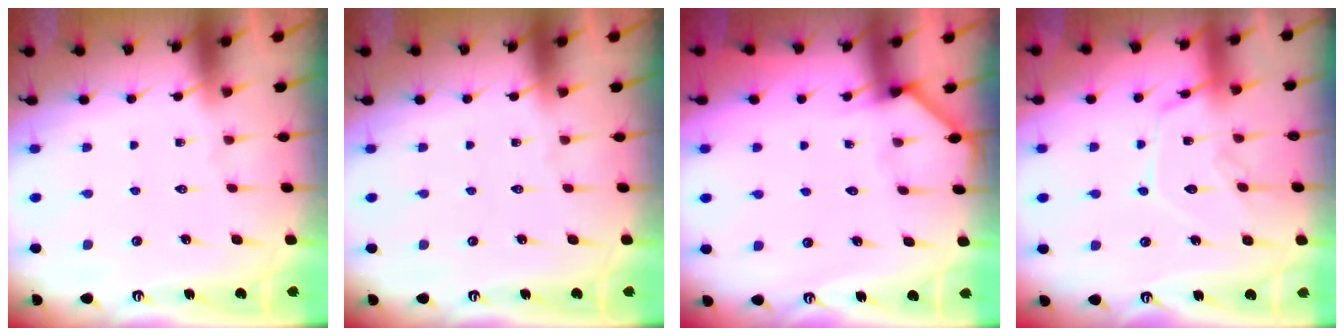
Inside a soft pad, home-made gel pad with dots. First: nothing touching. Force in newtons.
{"total": 0.0}
{"total": 3.0, "press": 3.0, "slide": 0.2}
{"total": 12.3, "press": 12.3, "slide": 0.9}